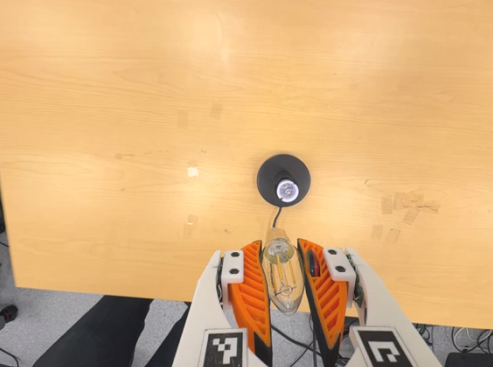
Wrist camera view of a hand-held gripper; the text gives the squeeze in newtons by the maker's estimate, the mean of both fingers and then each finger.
{"total": 22.5, "left": 24.1, "right": 20.8}